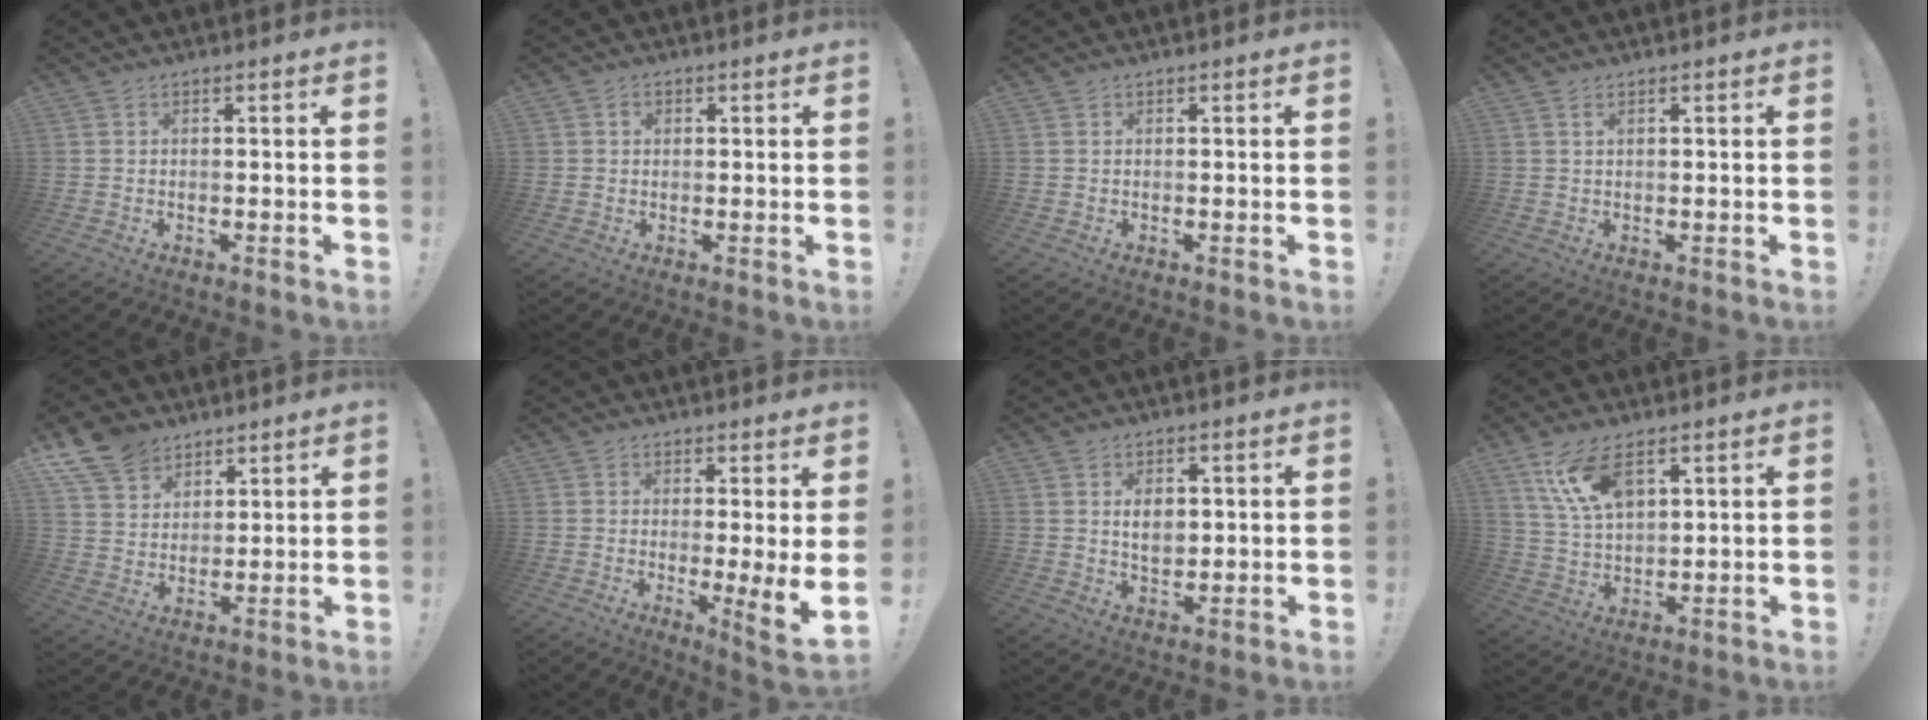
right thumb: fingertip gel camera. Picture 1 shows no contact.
{"total": 1.4, "force": [0.3, 1.3, 0.5], "torque": [-0.004, 0.003, 0.004]}
{"total": 0.0}
{"total": 1.1, "force": [0.6, 0.4, 0.9], "torque": [-0.013, -0.002, 0.009]}
{"total": 11.1, "force": [8.3, 6.6, 3.2], "torque": [-0.057, -0.056, 0.163]}
{"total": 5.8, "force": [0.5, -0.4, 5.7], "torque": [-0.067, -0.030, 0.009]}
{"total": 4.9, "force": [0.9, 3.4, 3.5], "torque": [-0.048, 0.001, 0.013]}
{"total": 11.8, "force": [6.7, 5.5, 8.1], "torque": [-0.157, -0.019, 0.124]}